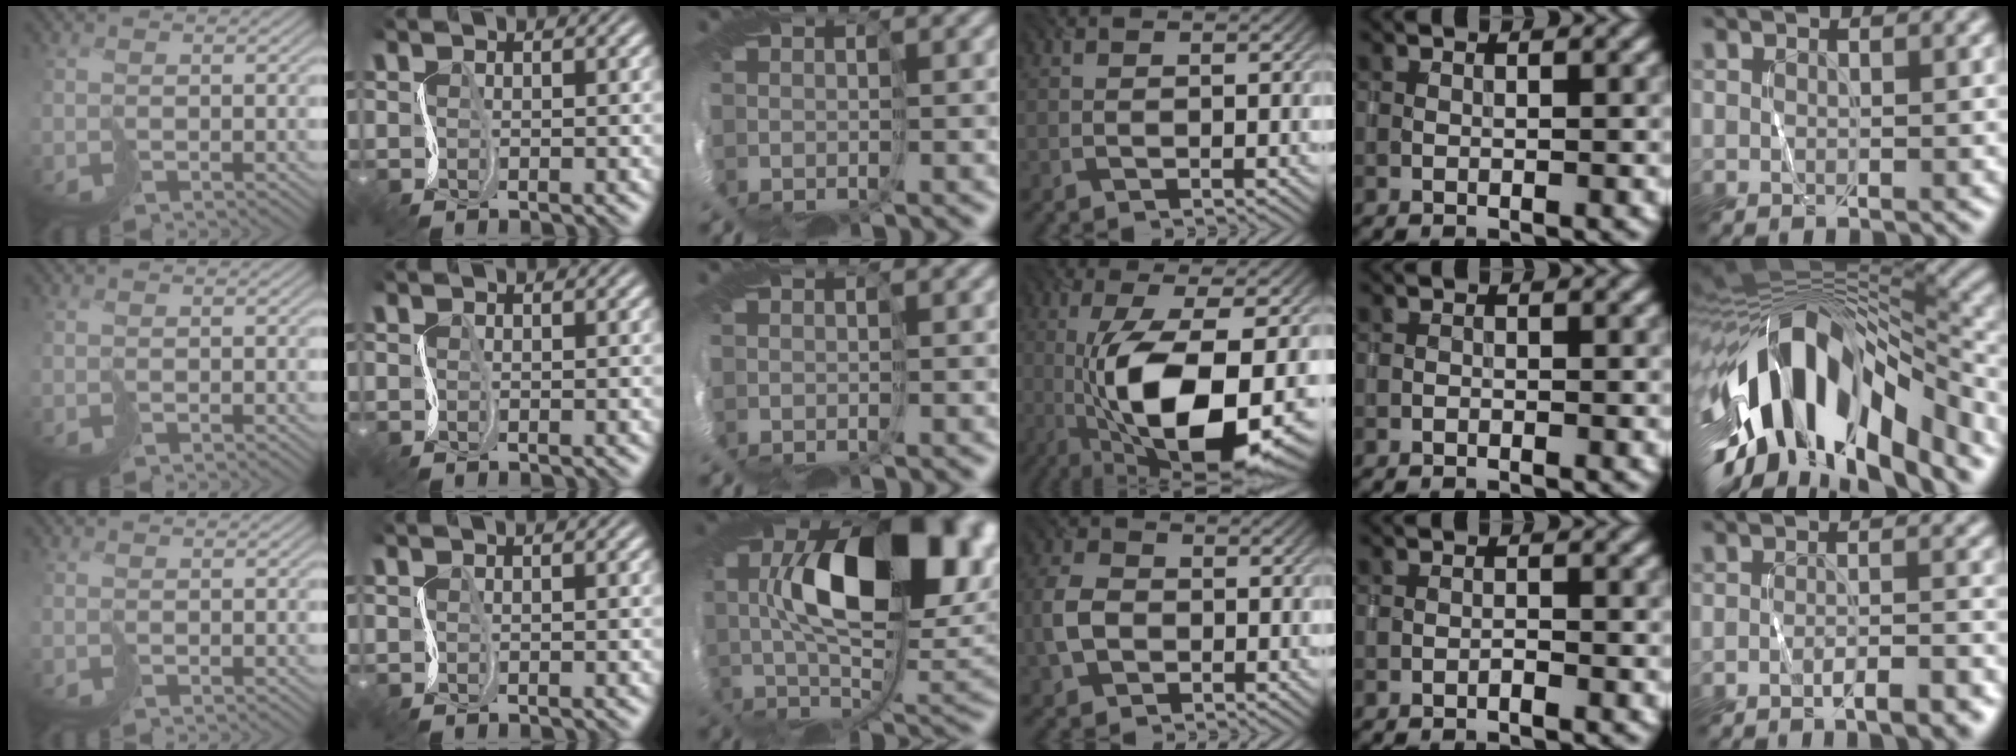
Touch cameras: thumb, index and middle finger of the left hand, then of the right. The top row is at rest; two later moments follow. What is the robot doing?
{"motion": "cut", "object": "wrapping paper"}